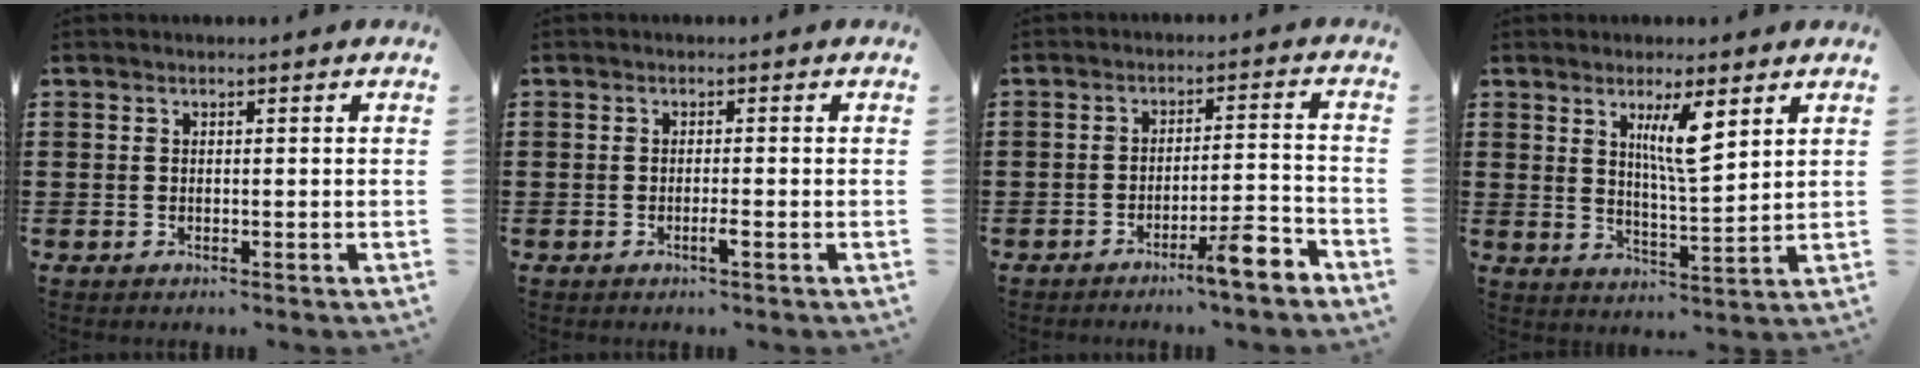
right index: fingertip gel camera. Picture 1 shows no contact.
{"total": 1.4, "force": [-0.8, 0.0, 1.2], "torque": [-0.021, -0.003, -0.013]}
{"total": 5.9, "force": [-4.1, 0.4, 4.2], "torque": [-0.064, -0.004, -0.072]}
{"total": 6.7, "force": [3.3, 1.3, 5.8], "torque": [-0.105, -0.003, 0.050]}